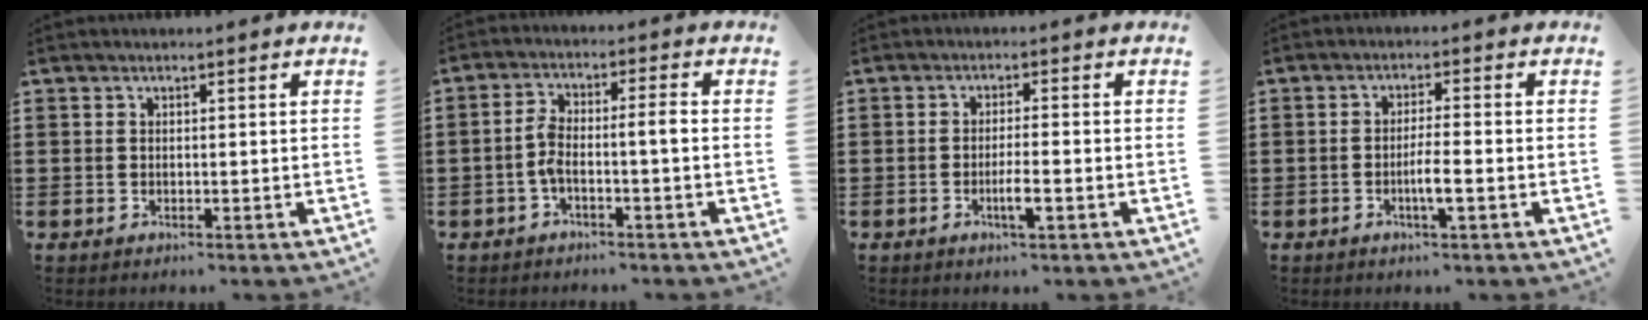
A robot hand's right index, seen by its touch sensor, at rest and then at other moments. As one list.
[{"total": 4.4, "force": [-1.1, 1.0, 4.2], "torque": [-0.090, 0.002, -0.027]}, {"total": 3.2, "force": [-1.4, 0.3, 2.8], "torque": [-0.048, -0.002, -0.025]}, {"total": 3.4, "force": [-1.3, 0.1, 3.2], "torque": [-0.056, -0.004, -0.024]}]